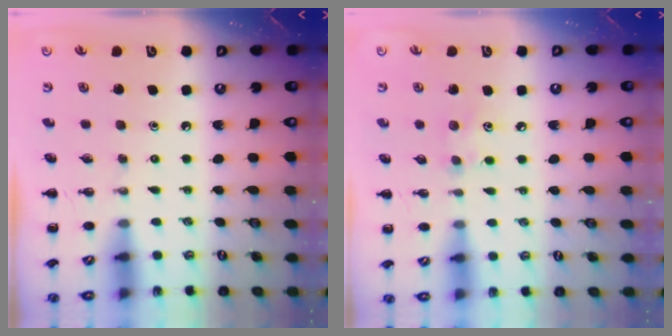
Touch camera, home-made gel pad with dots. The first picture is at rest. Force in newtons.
{"total": 5.7, "press": 5.5, "slide": 1.4}